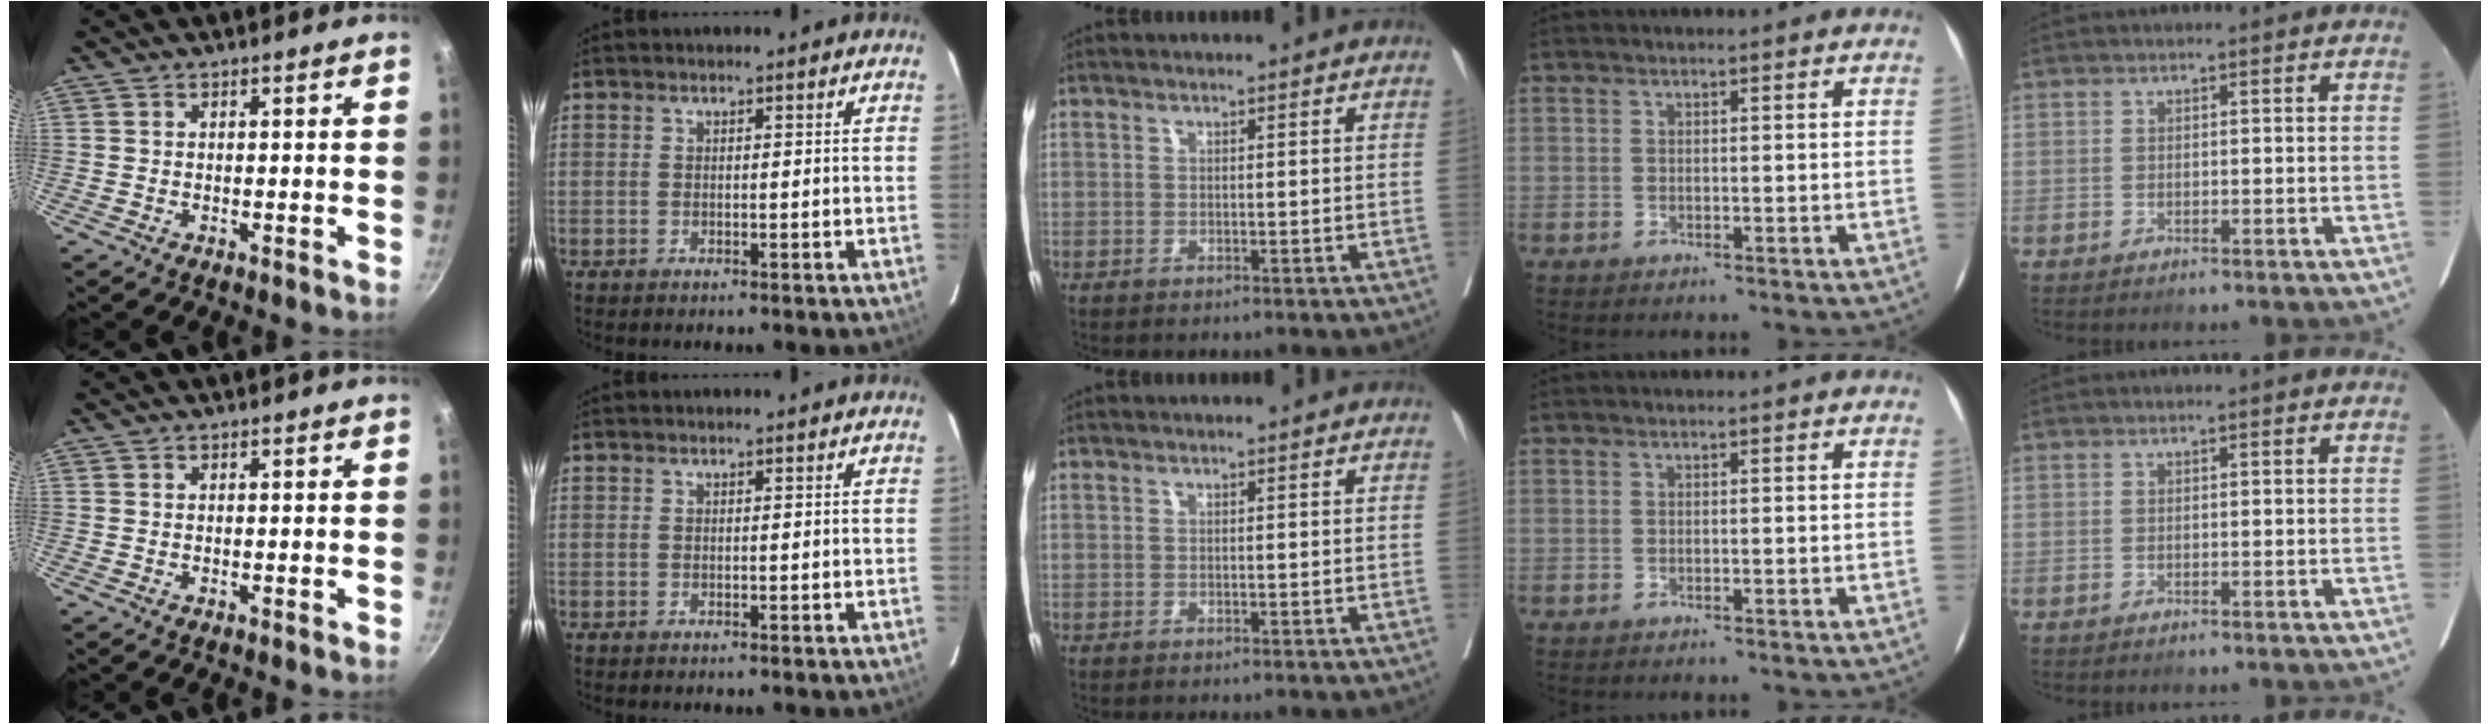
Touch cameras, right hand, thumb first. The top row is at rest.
{}